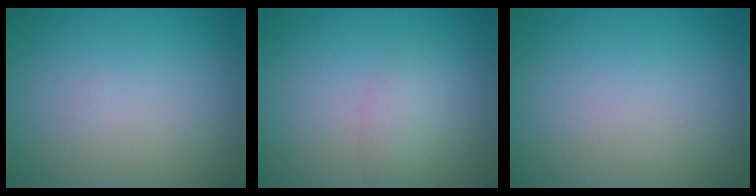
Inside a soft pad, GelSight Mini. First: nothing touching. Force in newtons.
{"total": 1.6, "press": 1.6, "slide": 0.1}
{"total": 0.0}